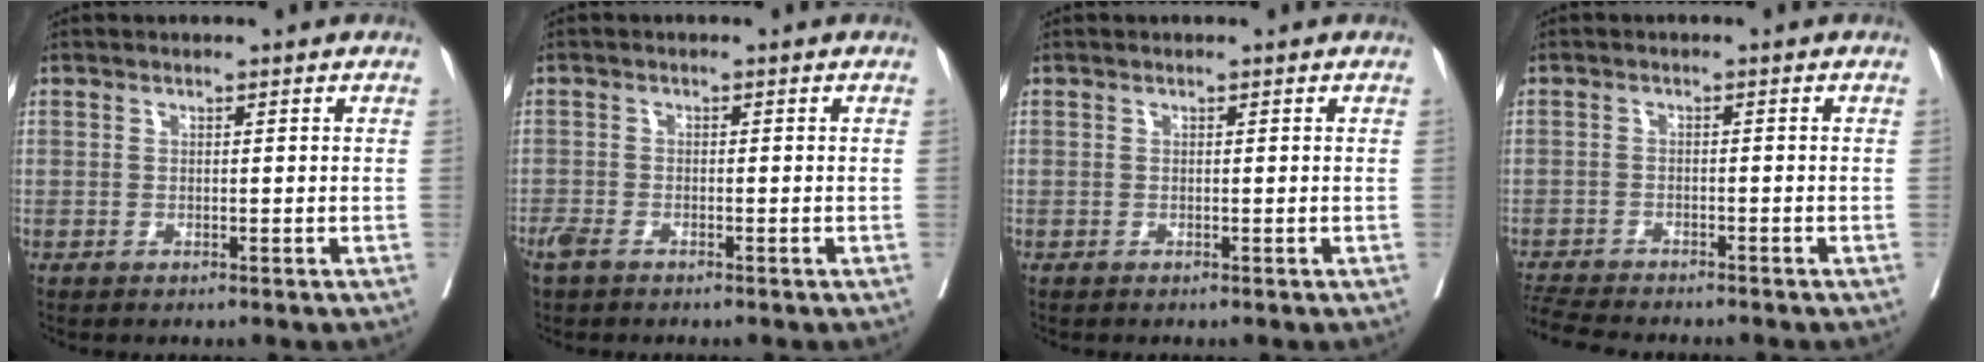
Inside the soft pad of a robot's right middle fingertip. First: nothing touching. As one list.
[{"total": 2.5, "force": [-1.9, 1.0, 1.4], "torque": [-0.032, -0.004, -0.036]}, {"total": 0.0}, {"total": 7.6, "force": [-7.1, 0.8, 2.7], "torque": [-0.048, -0.015, -0.117]}]